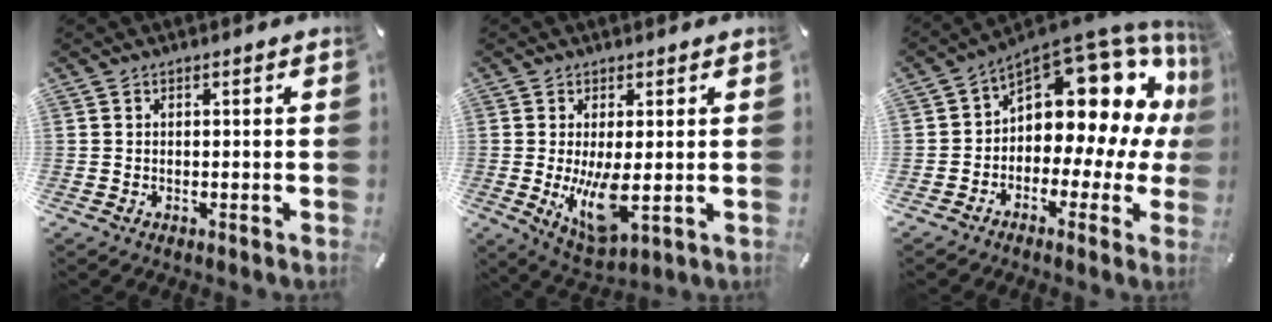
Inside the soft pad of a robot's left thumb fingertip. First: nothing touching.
{"total": 11.0, "force": [-0.2, 4.3, 10.1], "torque": [-0.189, -0.033, 0.001]}
{"total": 14.6, "force": [7.3, 8.4, 9.5], "torque": [-0.120, -0.073, 0.113]}